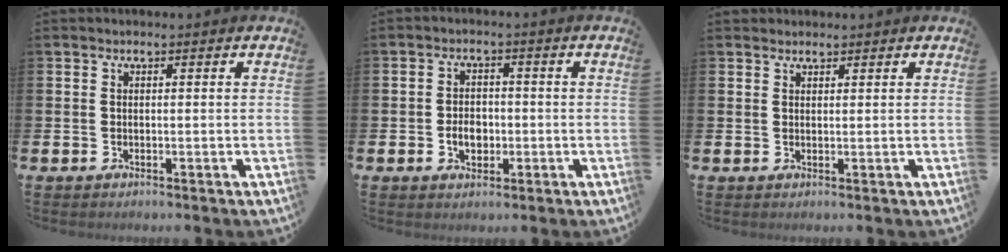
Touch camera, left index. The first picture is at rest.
{"total": 3.2, "force": [-1.1, 2.3, 1.9], "torque": [-0.022, -0.003, -0.026]}
{"total": 1.1, "force": [1.0, 0.3, -0.3], "torque": [0.013, 0.000, 0.017]}